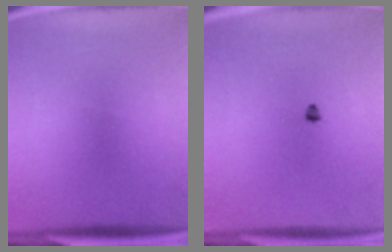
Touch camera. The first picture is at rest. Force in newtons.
{"total": 1.1}